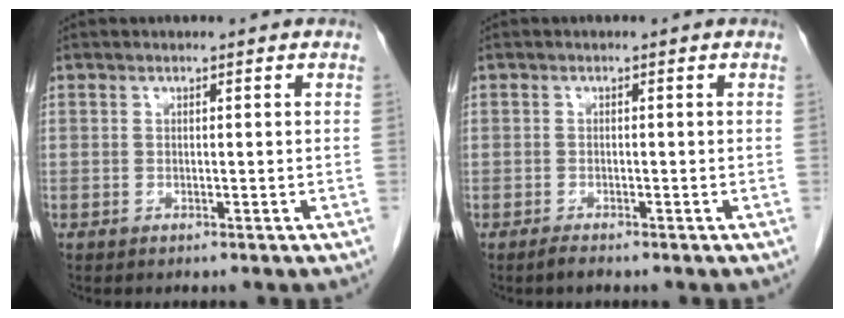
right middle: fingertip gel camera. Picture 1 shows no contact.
{"total": 1.1, "force": [-1.0, 0.2, 0.5], "torque": [-0.014, -0.003, -0.017]}